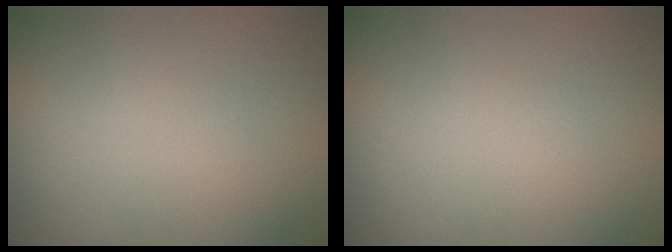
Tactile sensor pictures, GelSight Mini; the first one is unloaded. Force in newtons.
{"total": 0.0}